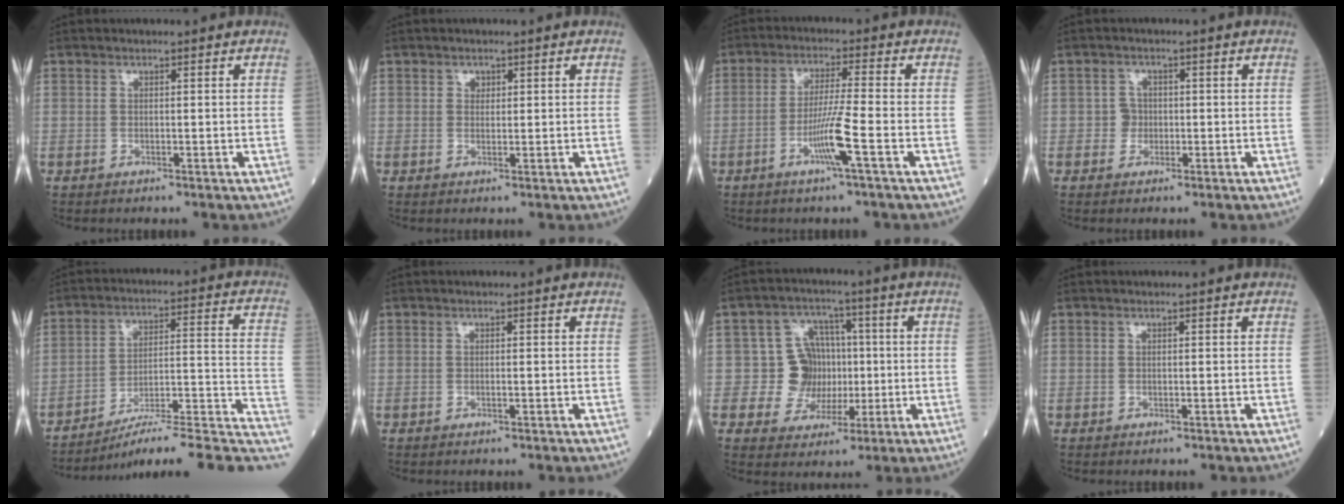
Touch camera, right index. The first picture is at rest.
{"total": 1.0, "force": [0.5, 0.8, 0.4], "torque": [-0.001, -0.002, 0.006]}
{"total": 6.2, "force": [-2.6, -1.1, 5.6], "torque": [-0.109, -0.008, -0.052]}
{"total": 1.8, "force": [-0.5, 1.8, 0.3], "torque": [0.002, 0.008, -0.011]}
{"total": 18.3, "force": [-14.6, 1.1, 11.0], "torque": [-0.100, 0.043, -0.207]}
{"total": 0.0}
{"total": 7.7, "force": [-0.3, 7.4, 1.9], "torque": [-0.027, 0.028, 0.001]}
{"total": 0.0}